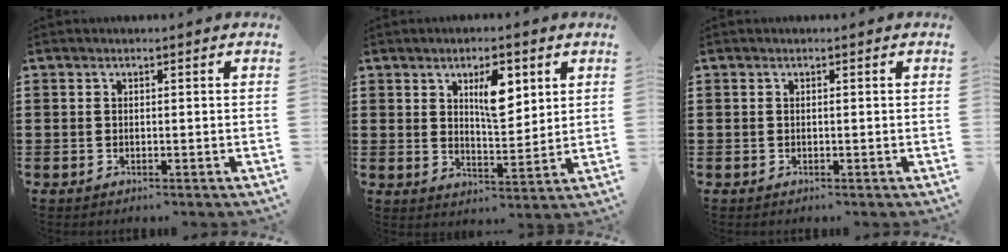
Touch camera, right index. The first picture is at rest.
{"total": 6.9, "force": [2.9, 2.9, 5.6], "torque": [-0.087, -0.005, 0.043]}
{"total": 0.0}